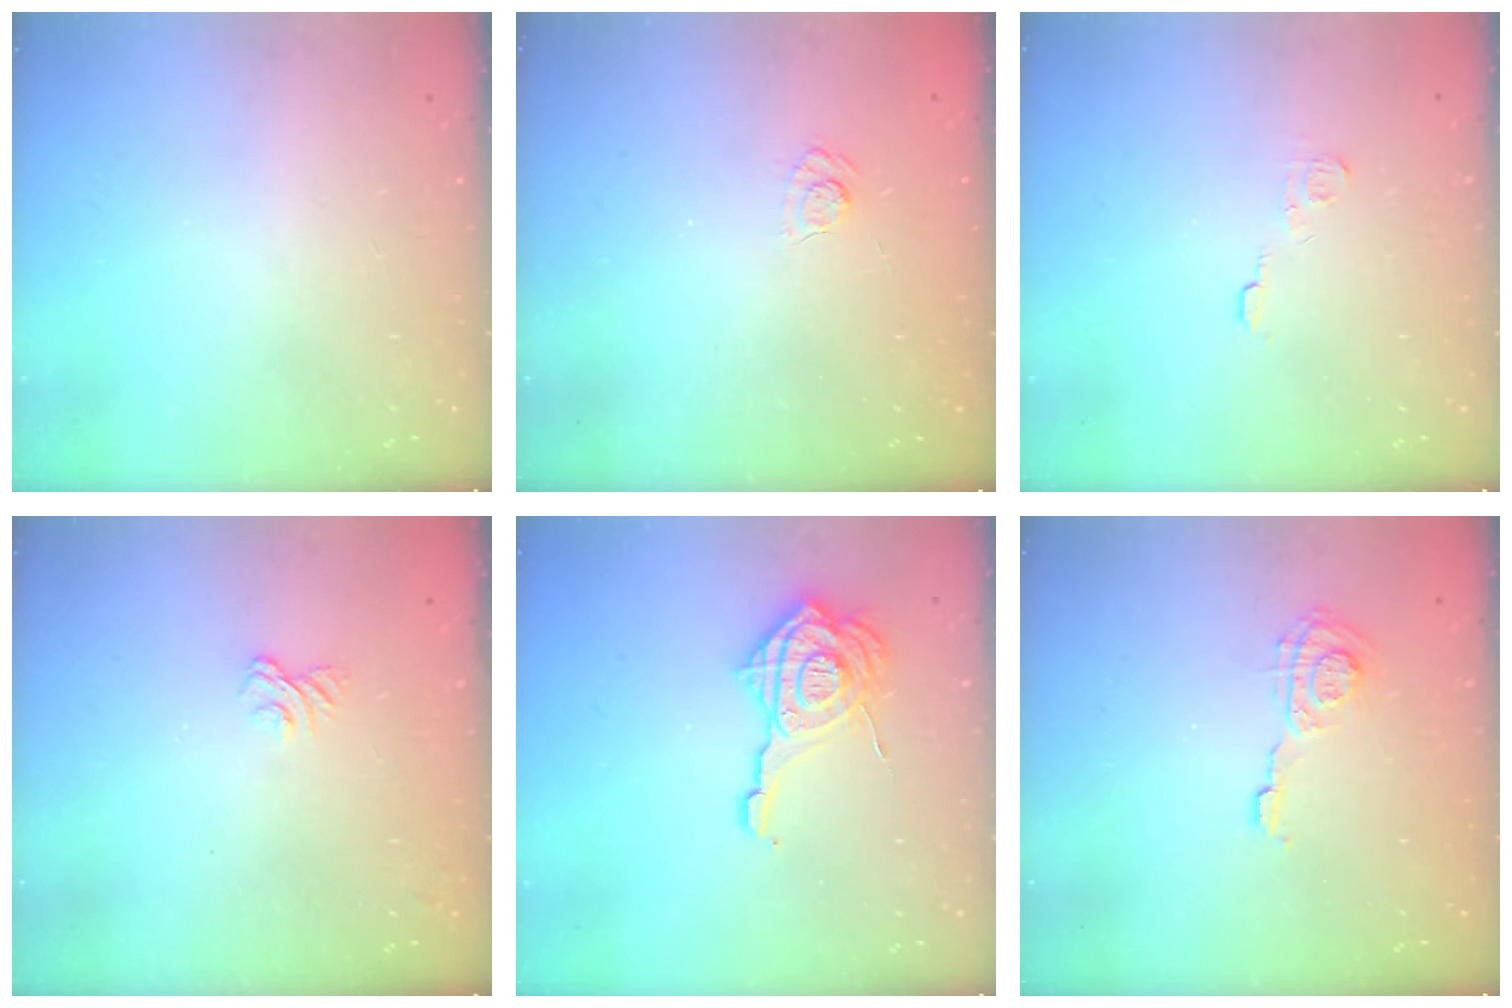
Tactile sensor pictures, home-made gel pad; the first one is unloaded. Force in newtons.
{"total": 3.8, "press": 3.6, "slide": 1.4}
{"total": 5.0, "press": 4.9, "slide": 0.7}
{"total": 2.3, "press": 2.0, "slide": 1.2}
{"total": 16.6, "press": 16.5, "slide": 1.6}
{"total": 7.1, "press": 7.1, "slide": 0.7}